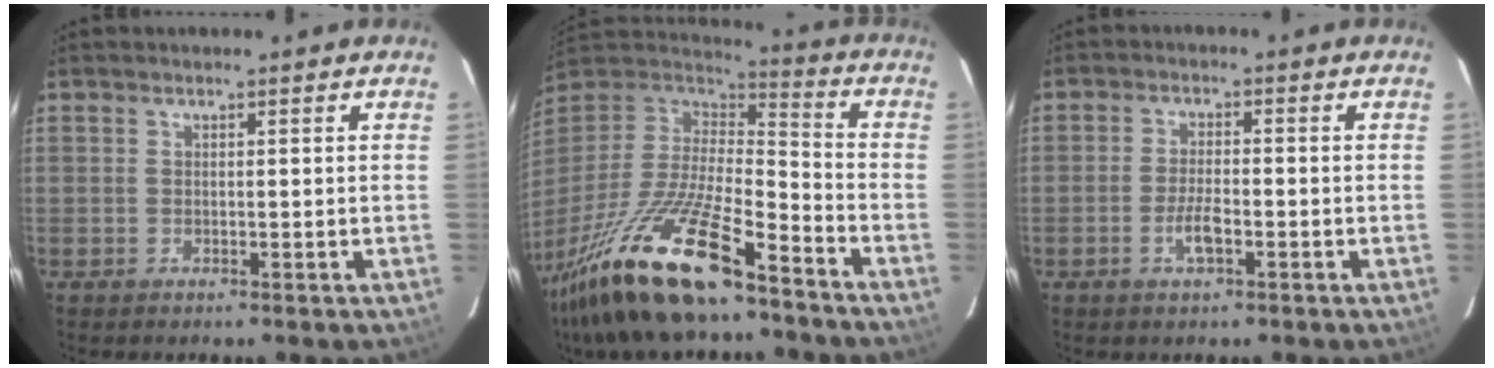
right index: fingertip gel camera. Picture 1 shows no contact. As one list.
[{"total": 25.8, "force": [-17.7, 6.6, 17.5], "torque": [-0.351, -0.047, -0.315]}, {"total": 3.9, "force": [-1.8, 1.2, 3.3], "torque": [-0.069, -0.002, -0.033]}]